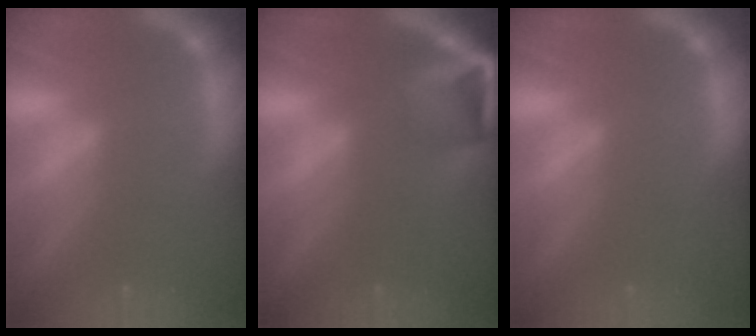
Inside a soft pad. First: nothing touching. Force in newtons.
{"total": 5.4}
{"total": 0.0}